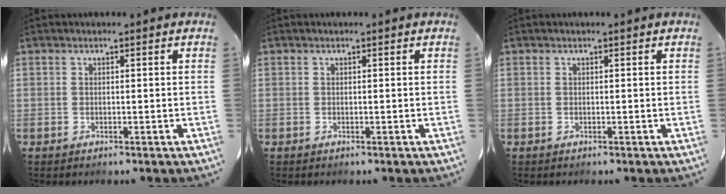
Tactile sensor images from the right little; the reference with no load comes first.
{"total": 0.0}
{"total": 0.0}